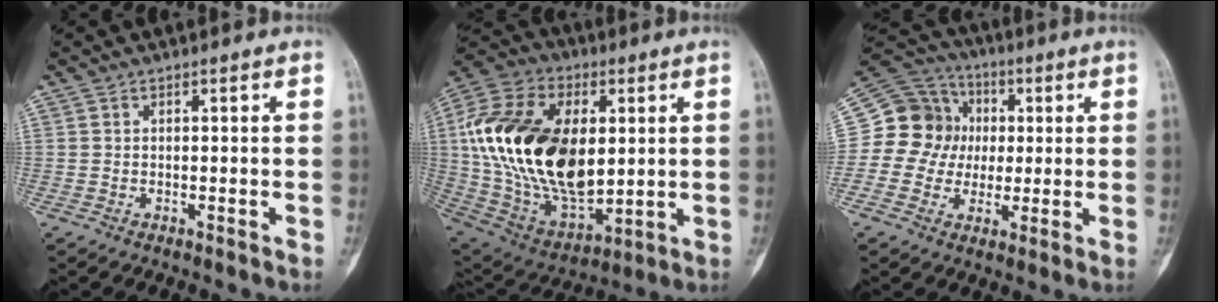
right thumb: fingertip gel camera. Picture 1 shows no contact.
{"total": 29.1, "force": [3.3, 17.3, 23.2], "torque": [-0.442, -0.012, 0.068]}
{"total": 14.3, "force": [0.9, 13.3, 5.2], "torque": [-0.064, 0.034, 0.013]}